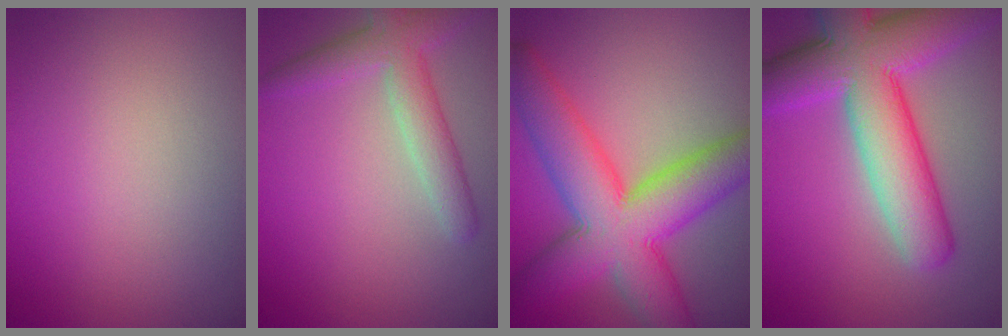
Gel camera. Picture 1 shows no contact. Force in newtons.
{"total": 3.8, "press": 3.8, "slide": 0.1}
{"total": 11.0, "press": 11.0, "slide": 0.3}
{"total": 11.0, "press": 11.0, "slide": 0.1}